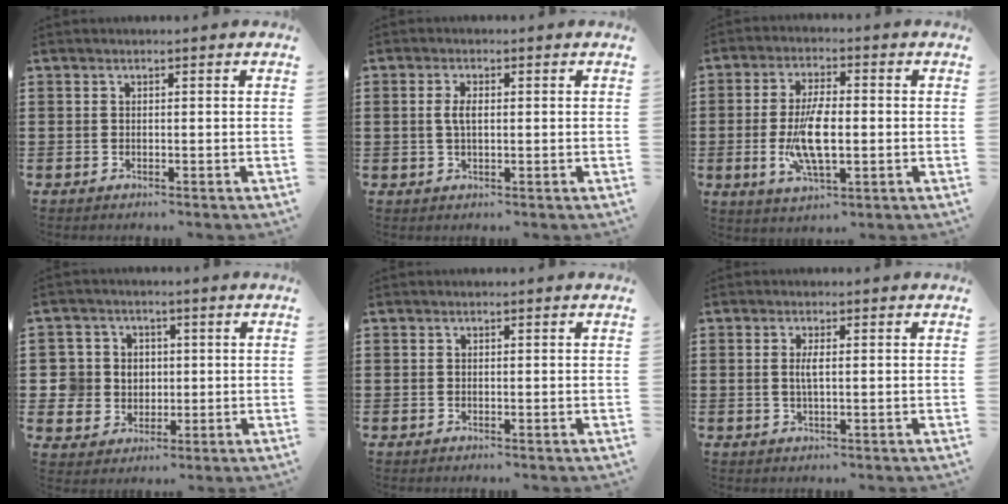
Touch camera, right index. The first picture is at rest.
{"total": 2.6, "force": [0.2, 1.1, 2.4], "torque": [-0.048, 0.004, 0.003]}
{"total": 9.4, "force": [-1.2, 3.5, 8.7], "torque": [-0.188, -0.011, -0.026]}
{"total": 5.5, "force": [0.8, 5.3, 1.0], "torque": [-0.046, 0.019, 0.014]}
{"total": 0.0}
{"total": 2.2, "force": [0.1, 0.3, 2.2], "torque": [-0.043, -0.003, 0.000]}